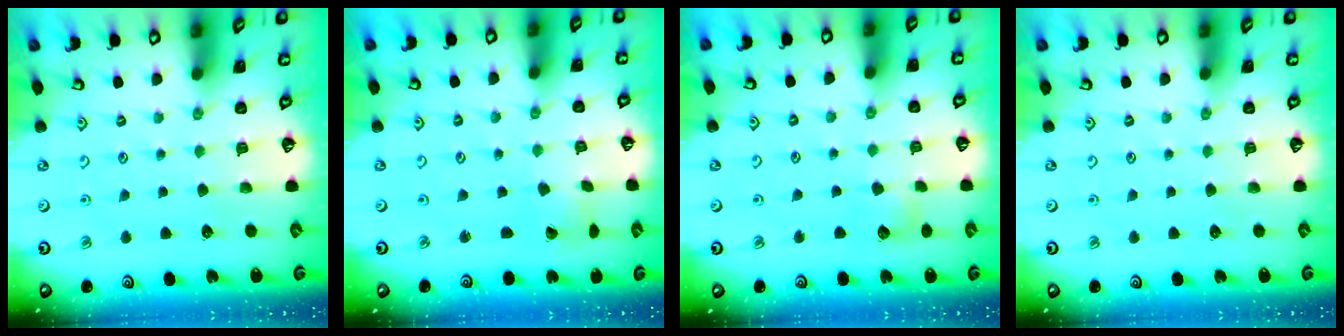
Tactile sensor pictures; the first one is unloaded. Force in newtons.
{"total": 1.1, "press": 1.1, "slide": 0.1}
{"total": 7.5, "press": 7.5, "slide": 0.7}
{"total": 0.0}